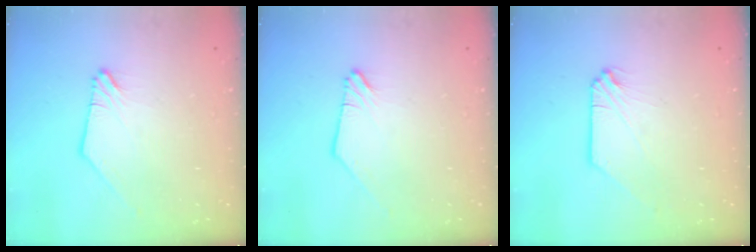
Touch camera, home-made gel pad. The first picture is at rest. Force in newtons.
{"total": 0.0}
{"total": 0.0}